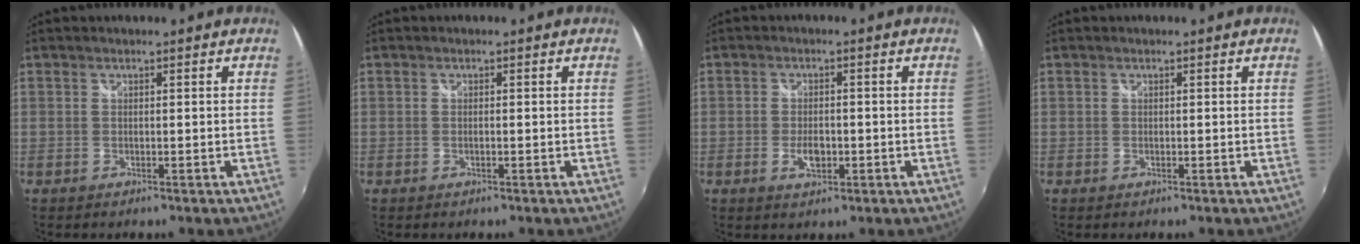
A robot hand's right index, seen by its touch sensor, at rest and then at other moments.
{"total": 0.7, "force": [-0.2, 0.1, 0.6], "torque": [-0.013, 0.000, -0.005]}
{"total": 3.8, "force": [-1.2, 2.1, 3.0], "torque": [-0.059, -0.004, -0.020]}
{"total": 0.0}